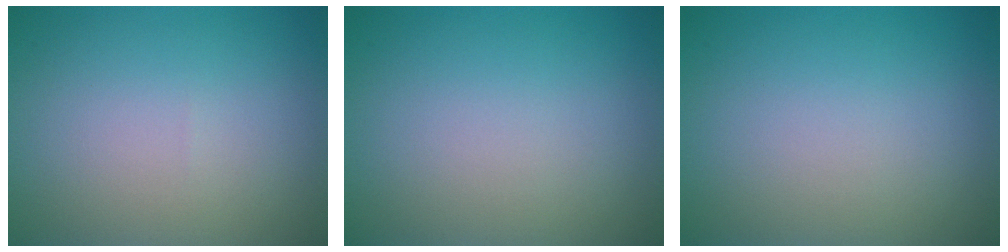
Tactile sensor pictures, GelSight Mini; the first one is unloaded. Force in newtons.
{"total": 0.0}
{"total": 0.0}